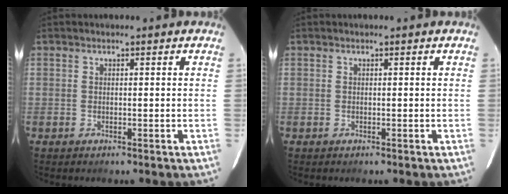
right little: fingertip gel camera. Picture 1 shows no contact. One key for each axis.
{"total": 0.0}